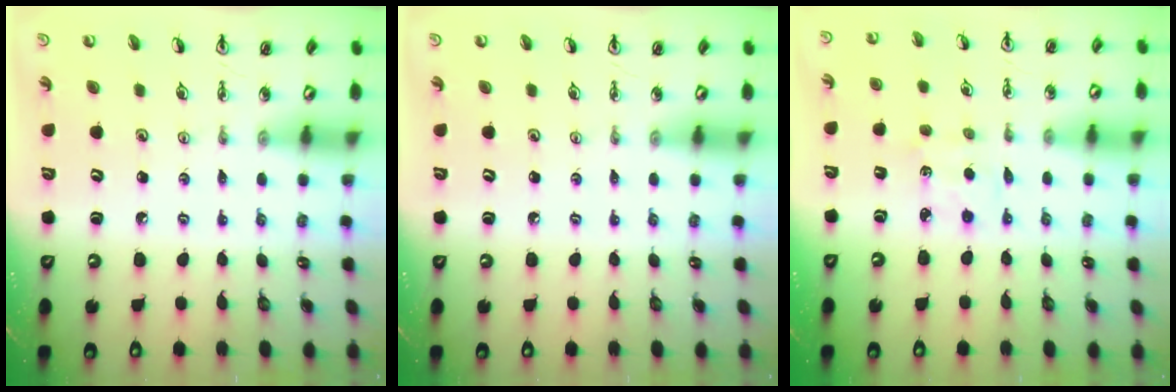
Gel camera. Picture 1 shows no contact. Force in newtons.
{"total": 0.0}
{"total": 3.2, "press": 3.2, "slide": 0.4}